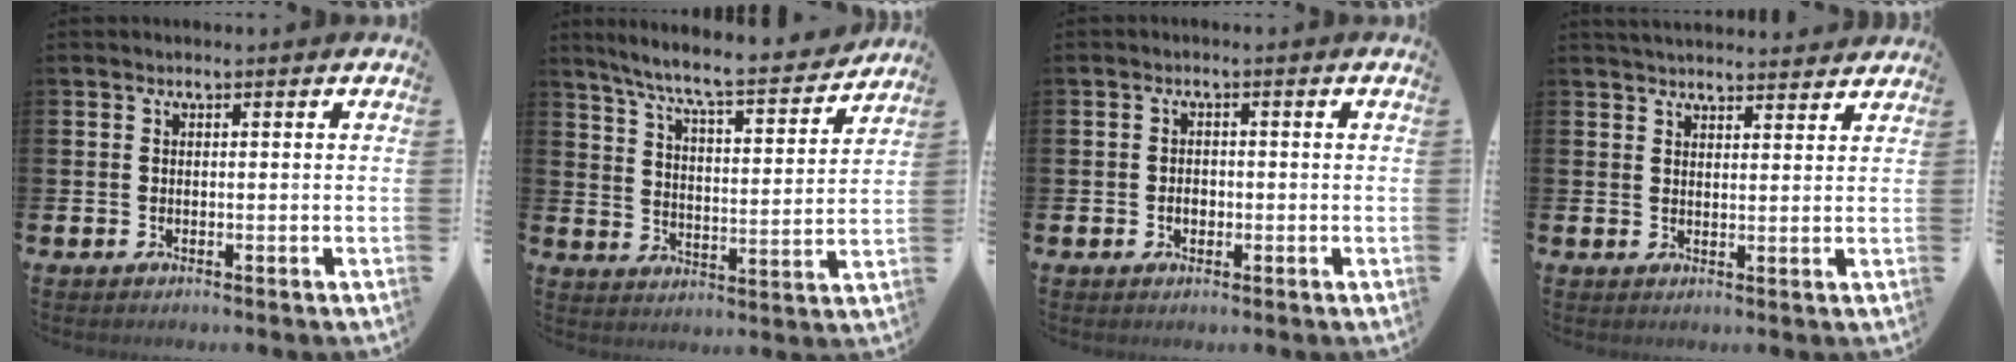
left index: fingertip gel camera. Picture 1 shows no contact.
{"total": 7.9, "force": [7.2, 0.5, 3.3], "torque": [-0.087, -0.056, 0.119]}
{"total": 1.7, "force": [-0.5, 1.3, 1.1], "torque": [-0.009, 0.001, -0.014]}
{"total": 3.6, "force": [3.5, 0.4, 0.3], "torque": [-0.009, -0.018, 0.065]}